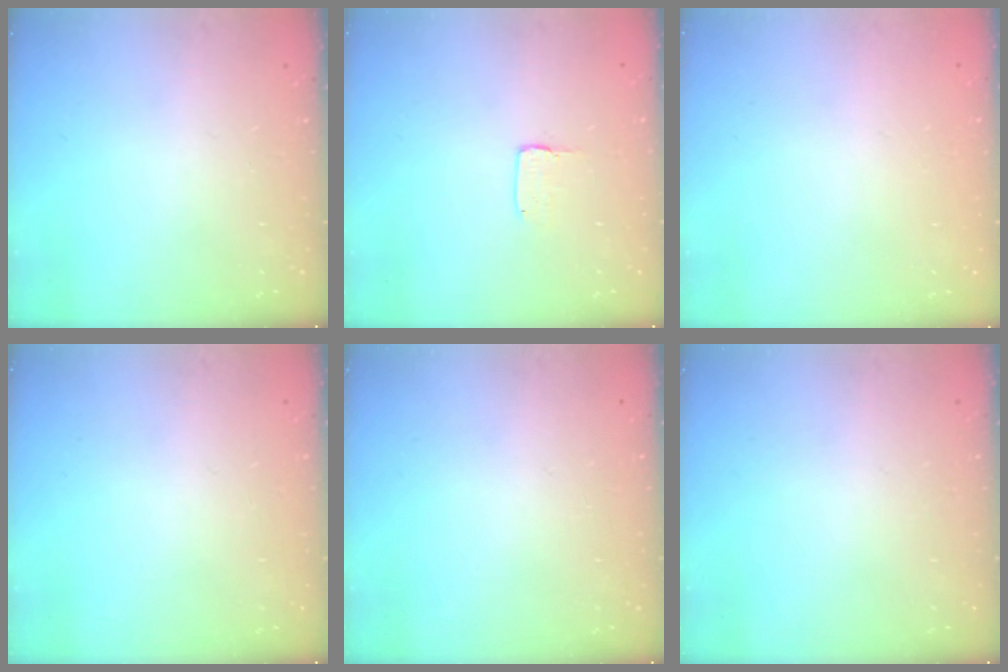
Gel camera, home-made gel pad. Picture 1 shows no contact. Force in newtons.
{"total": 2.0, "press": 2.0, "slide": 0.0}
{"total": 0.0}
{"total": 0.0}
{"total": 0.0}
{"total": 0.0}